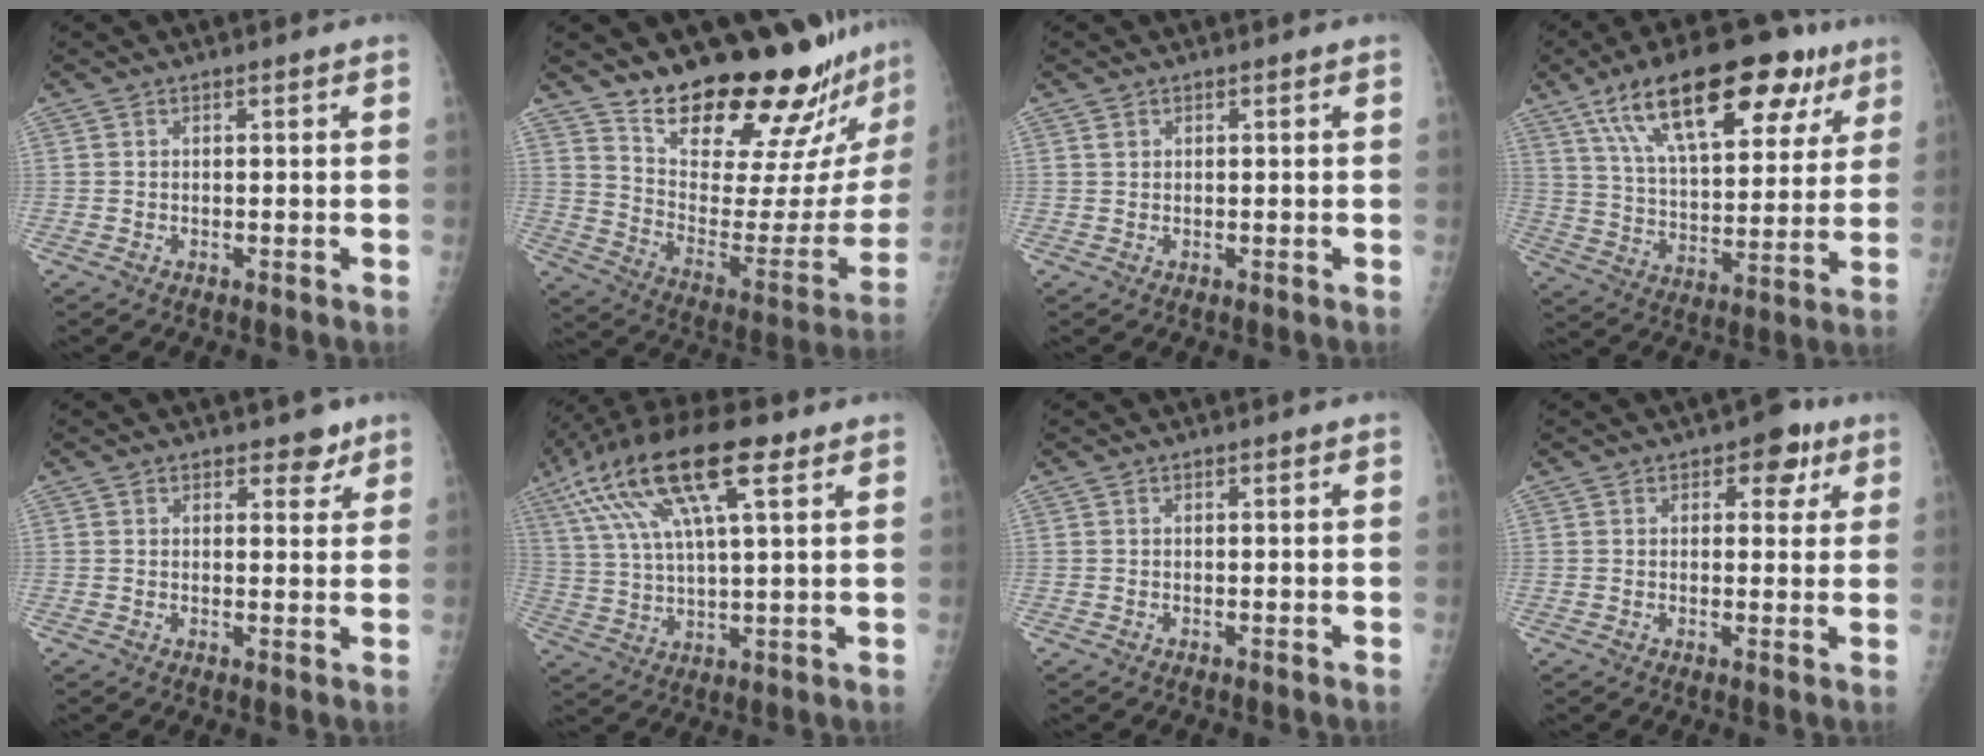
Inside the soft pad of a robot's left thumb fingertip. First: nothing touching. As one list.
[{"total": 27.3, "force": [23.3, 6.2, 12.8], "torque": [-0.160, -0.175, 0.329]}, {"total": 0.8, "force": [0.4, 0.6, 0.3], "torque": [0.001, -0.001, 0.008]}, {"total": 25.6, "force": [14.2, 10.9, 18.4], "torque": [-0.257, -0.012, 0.232]}, {"total": 3.4, "force": [2.4, 2.0, 1.4], "torque": [0.007, -0.013, 0.030]}, {"total": 19.3, "force": [9.3, 6.0, 15.8], "torque": [-0.309, 0.010, 0.165]}, {"total": 0.0}, {"total": 5.6, "force": [2.7, 3.6, 3.3], "torque": [-0.002, -0.005, 0.025]}]